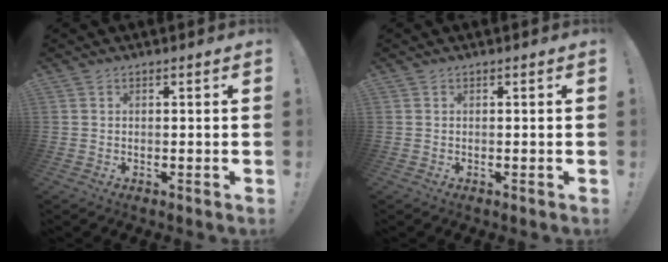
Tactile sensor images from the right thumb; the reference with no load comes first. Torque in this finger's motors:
{"motor_torque": [0.35, -0.12, 0.02, -0.38, 0.02]}